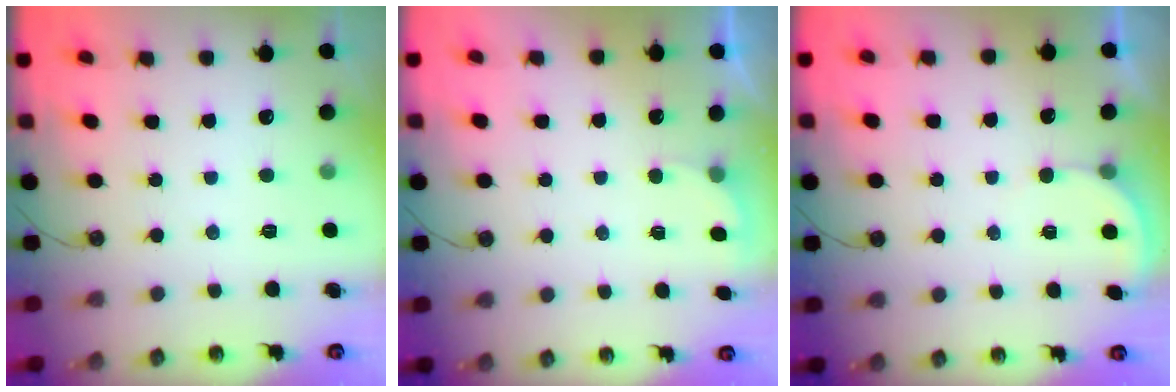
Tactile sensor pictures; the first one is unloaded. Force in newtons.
{"total": 1.8, "press": 1.7, "slide": 0.8}
{"total": 2.2, "press": 2.2, "slide": 0.2}